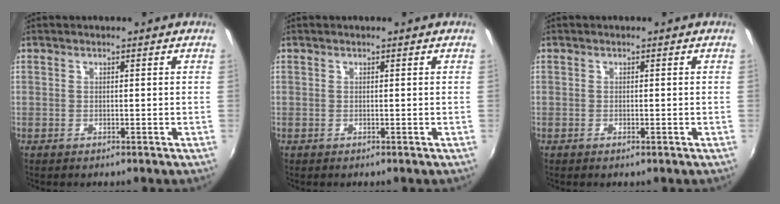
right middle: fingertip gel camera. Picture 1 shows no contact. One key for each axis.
{"total": 0.0}
{"total": 0.6, "fx": -0.4, "fy": 0.2, "fz": 0.4, "tx": -0.007, "ty": 0.000, "tz": -0.007}